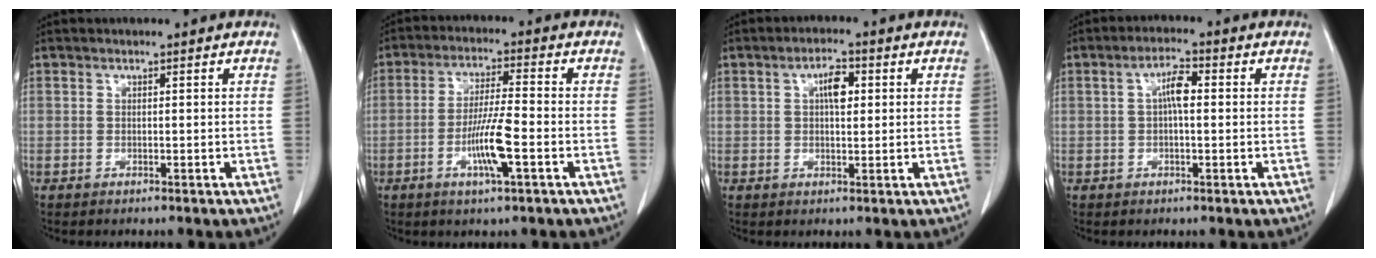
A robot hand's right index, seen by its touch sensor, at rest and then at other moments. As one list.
[{"total": 7.9, "force": [-2.7, 0.3, 7.4], "torque": [-0.141, -0.006, -0.051]}, {"total": 3.9, "force": [1.0, 1.6, 3.4], "torque": [-0.059, 0.007, 0.015]}, {"total": 3.9, "force": [0.5, 1.1, 3.7], "torque": [-0.068, 0.011, 0.005]}]